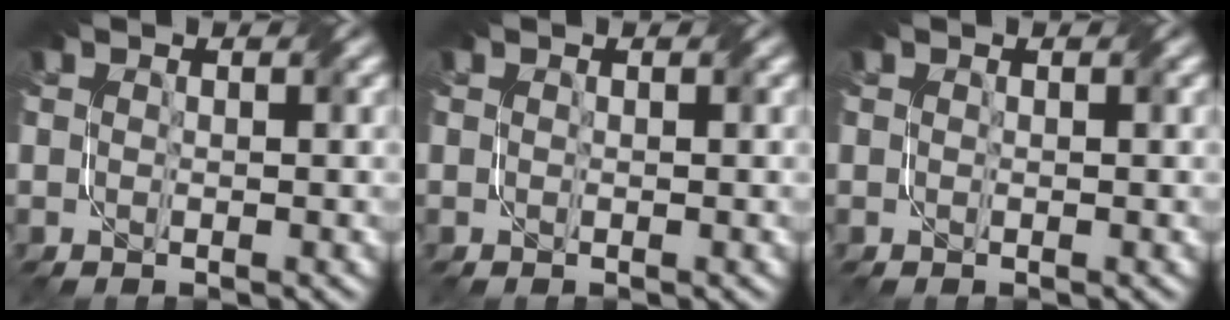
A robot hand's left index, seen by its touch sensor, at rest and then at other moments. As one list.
[{"total": 0.0}, {"total": 0.0}]